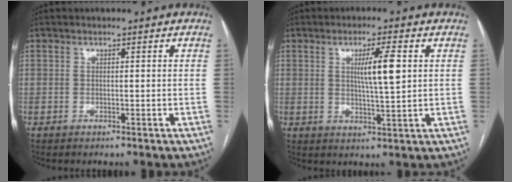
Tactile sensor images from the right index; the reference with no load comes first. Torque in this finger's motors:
{"motor_torque": [0.37, -0.06, 0.15, 0.10]}